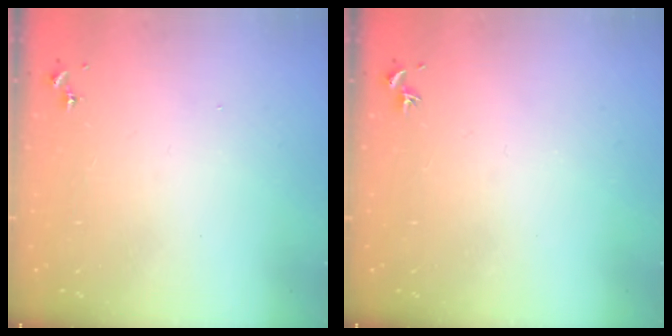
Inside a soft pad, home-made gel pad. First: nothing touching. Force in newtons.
{"total": 0.0}